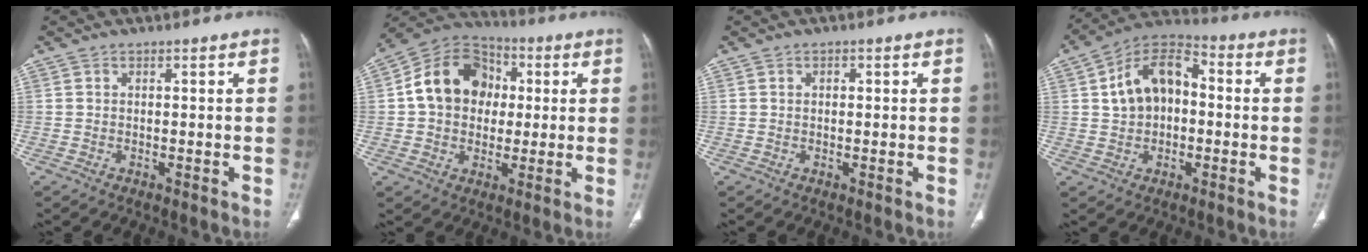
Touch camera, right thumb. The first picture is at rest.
{"total": 14.8, "force": [1.5, 12.0, 8.6], "torque": [-0.115, 0.025, 0.016]}
{"total": 0.9, "force": [0.3, 0.6, 0.6], "torque": [-0.011, 0.003, 0.005]}
{"total": 12.6, "force": [1.1, 8.5, 9.2], "torque": [-0.140, 0.034, 0.005]}